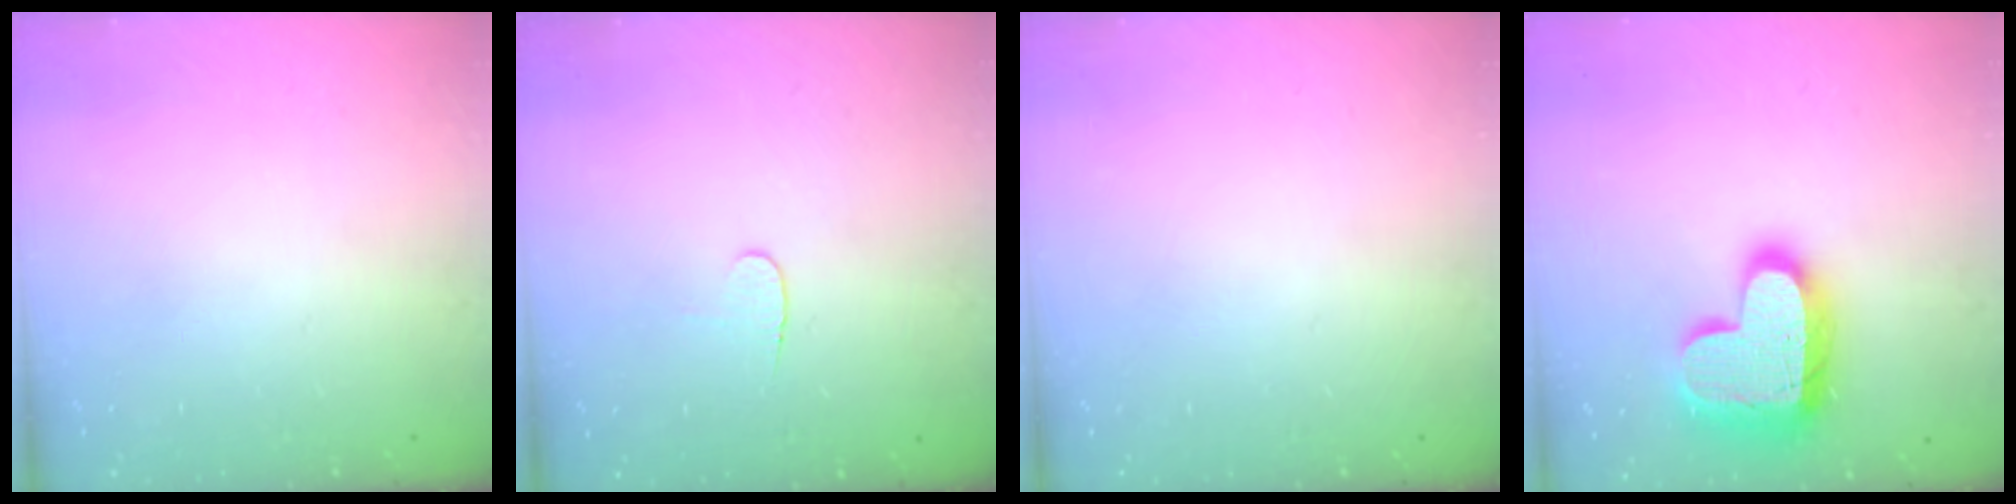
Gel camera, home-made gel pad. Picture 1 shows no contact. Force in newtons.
{"total": 4.0, "press": 4.0, "slide": 0.4}
{"total": 0.0}
{"total": 19.8, "press": 19.8, "slide": 1.5}